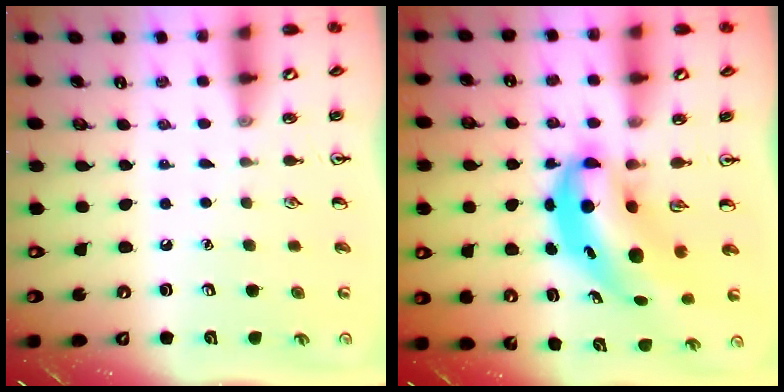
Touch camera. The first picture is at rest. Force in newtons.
{"total": 8.2, "press": 7.9, "slide": 2.1}